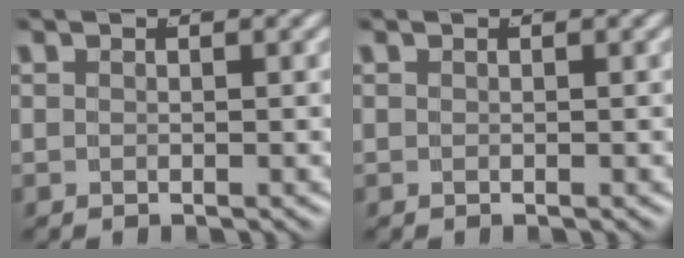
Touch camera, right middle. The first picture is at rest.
{"total": 0.0}